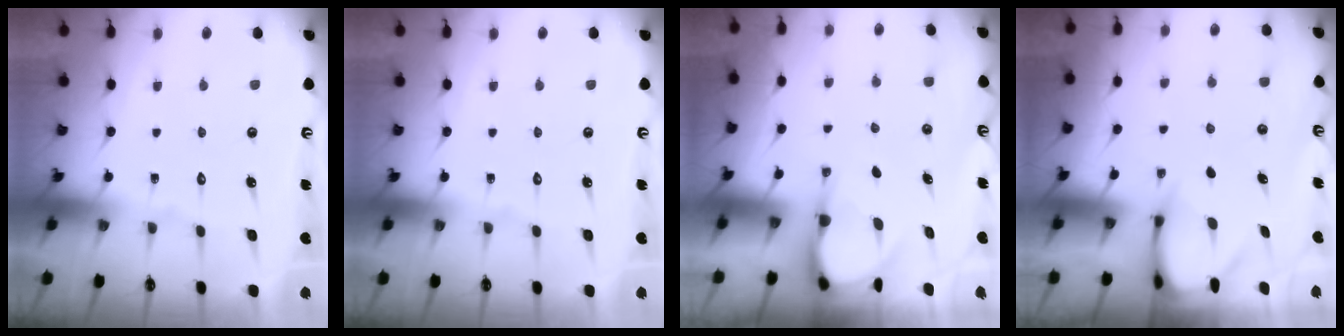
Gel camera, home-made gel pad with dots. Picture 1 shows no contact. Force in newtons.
{"total": 0.0}
{"total": 4.6, "press": 4.6, "slide": 0.3}
{"total": 3.5, "press": 3.5, "slide": 0.3}